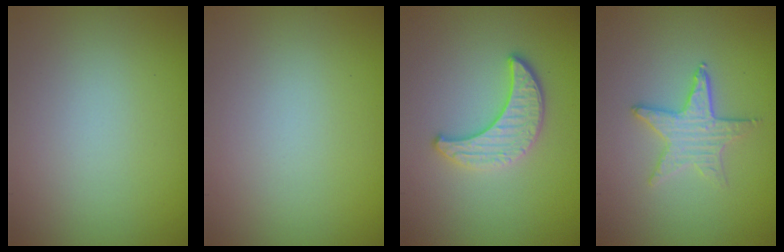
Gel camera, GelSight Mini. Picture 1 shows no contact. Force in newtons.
{"total": 0.0}
{"total": 3.3, "press": 3.1, "slide": 1.0}
{"total": 2.8, "press": 2.5, "slide": 1.3}